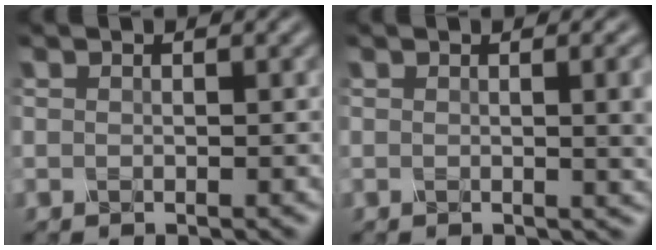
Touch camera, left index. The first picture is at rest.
{"total": 3.3, "force": [0.5, 1.1, 3.1], "torque": [-0.032, -0.001, 0.007]}